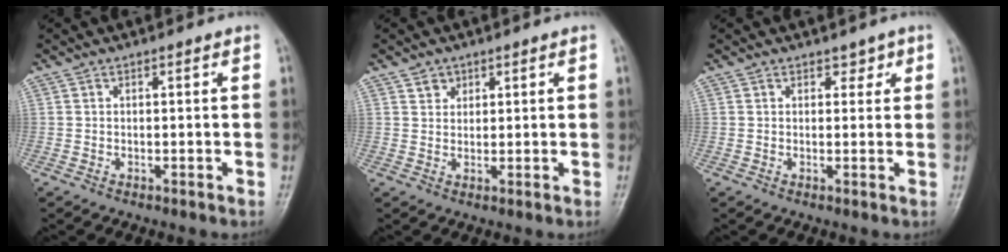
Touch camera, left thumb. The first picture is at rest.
{"total": 2.1, "force": [1.3, 1.7, 0.2], "torque": [0.015, -0.008, 0.018]}
{"total": 1.8, "force": [1.1, 1.2, 0.6], "torque": [0.012, -0.004, 0.010]}